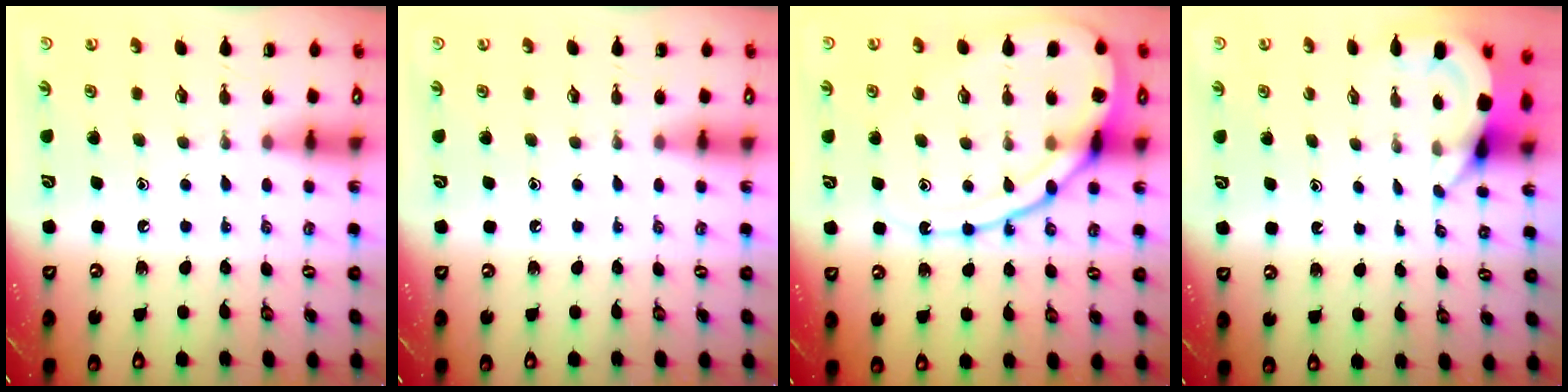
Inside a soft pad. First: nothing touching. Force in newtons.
{"total": 0.0}
{"total": 14.4, "press": 14.3, "slide": 1.4}
{"total": 3.7, "press": 3.7, "slide": 0.2}